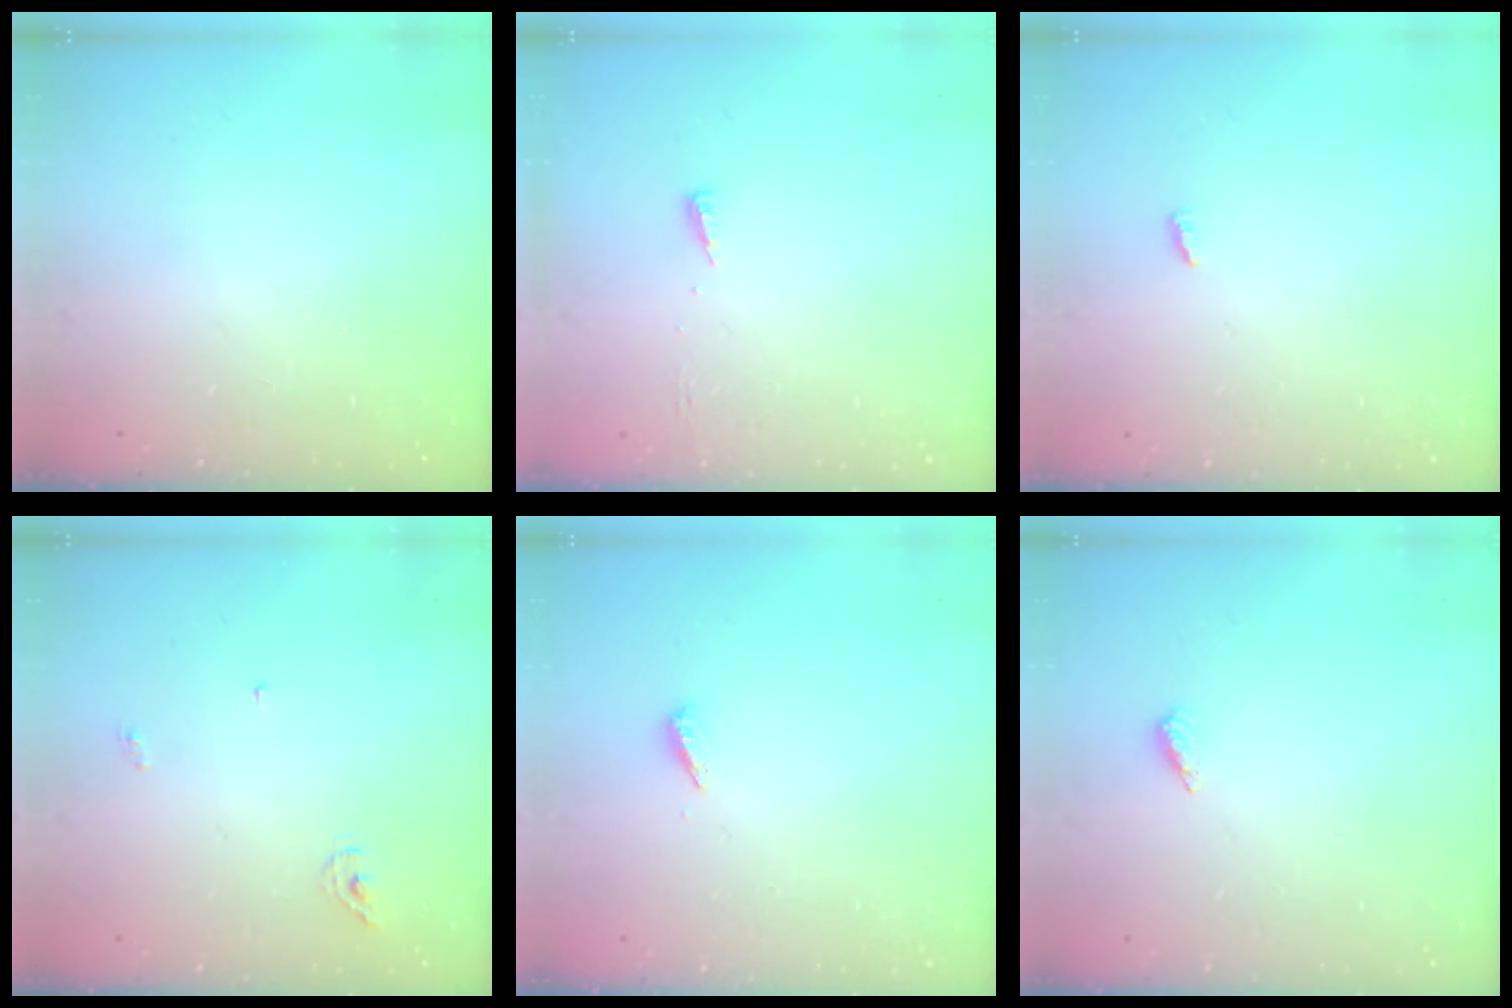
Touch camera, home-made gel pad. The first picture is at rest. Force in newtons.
{"total": 3.7, "press": 3.7, "slide": 0.5}
{"total": 2.7, "press": 2.7, "slide": 0.2}
{"total": 4.3, "press": 4.3, "slide": 0.1}
{"total": 3.5, "press": 3.5, "slide": 0.3}
{"total": 2.6, "press": 2.2, "slide": 1.3}